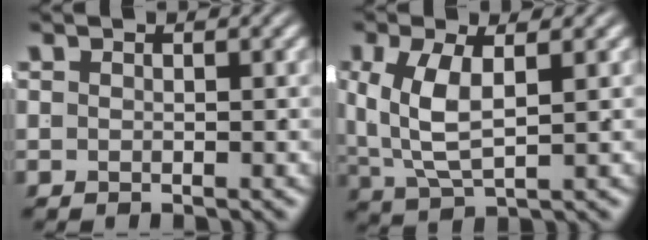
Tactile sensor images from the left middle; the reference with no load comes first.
{"total": 4.6, "force": [0.5, 2.3, 4.0], "torque": [-0.094, -0.021, 0.029]}